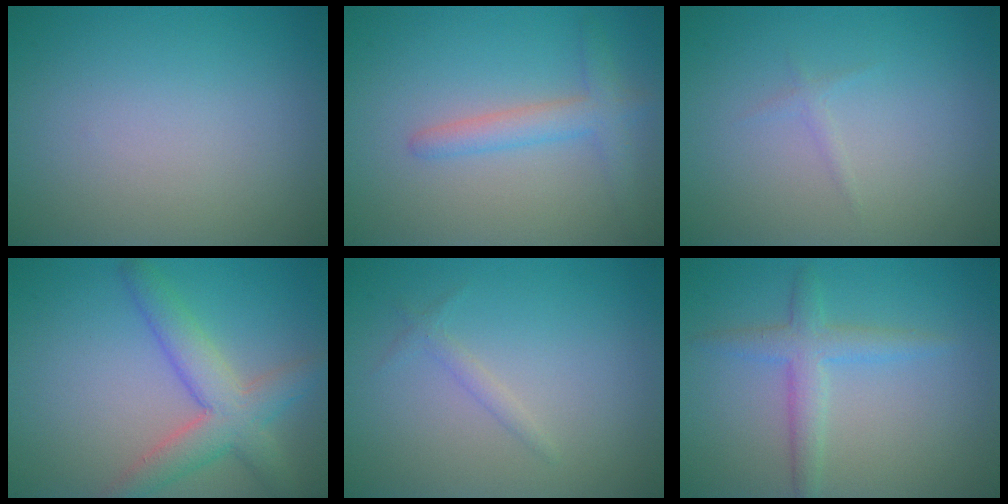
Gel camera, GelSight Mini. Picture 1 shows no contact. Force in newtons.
{"total": 2.6, "press": 2.6, "slide": 0.1}
{"total": 0.6, "press": 0.6, "slide": 0.1}
{"total": 5.1, "press": 5.1, "slide": 0.2}
{"total": 0.9, "press": 0.9, "slide": 0.1}
{"total": 2.7, "press": 2.7, "slide": 0.1}